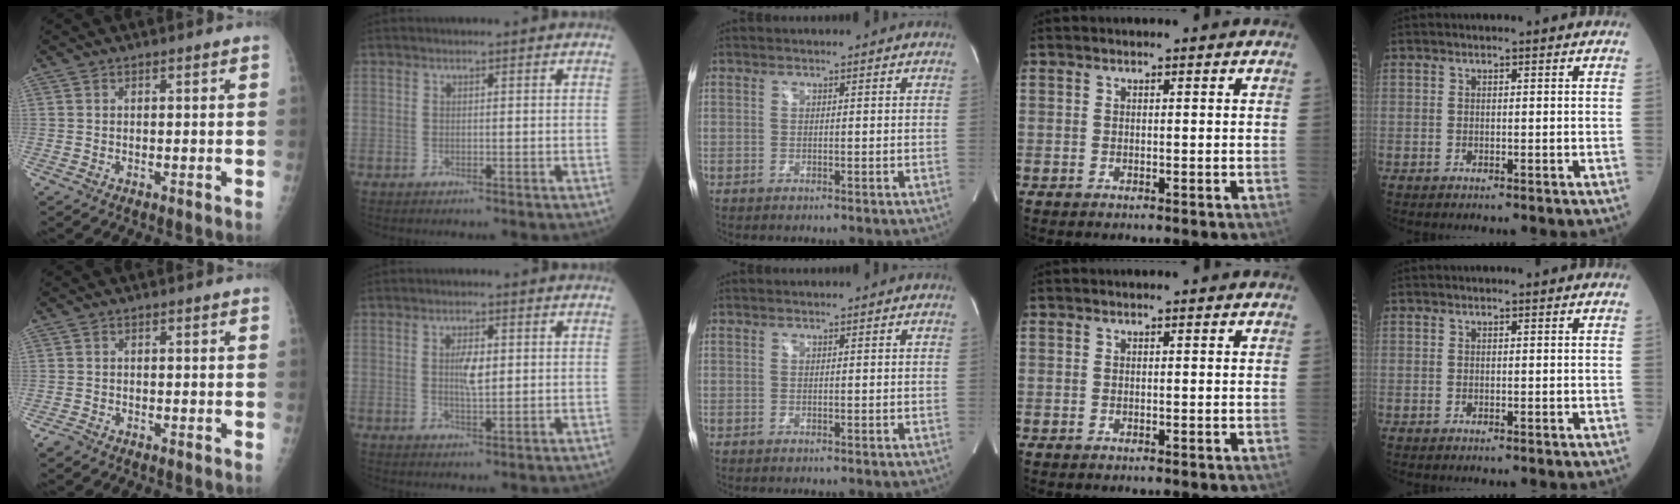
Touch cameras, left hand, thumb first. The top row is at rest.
{"thumb": {"total": 1.3, "force": [-1.1, 0.6, 0.2], "torque": [-0.006, -0.001, -0.025]}, "index": {"total": 3.4, "force": [0.3, 0.9, 3.3], "torque": [-0.062, -0.002, 0.005]}}